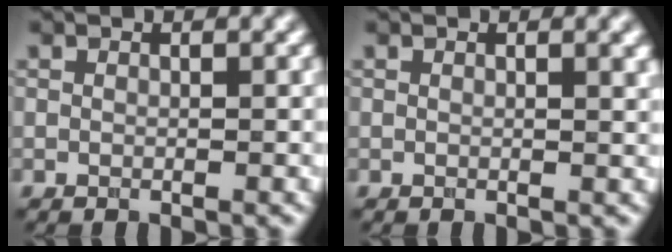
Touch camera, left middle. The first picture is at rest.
{"total": 1.6, "force": [0.7, 0.5, 1.3], "torque": [-0.010, 0.002, 0.007]}